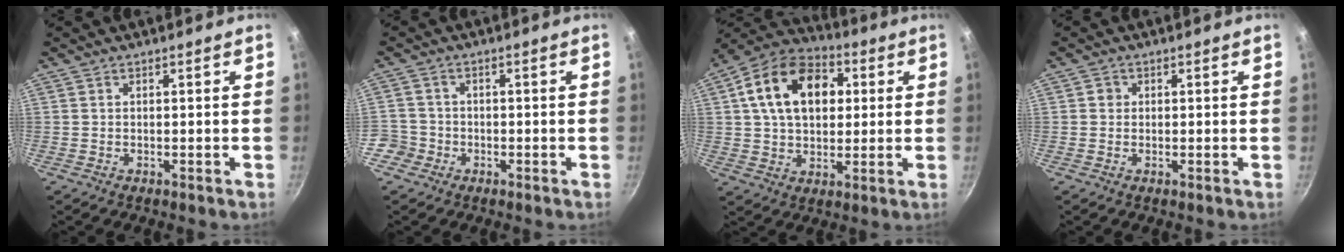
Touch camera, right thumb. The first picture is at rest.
{"total": 4.8, "force": [-2.2, 4.2, 0.7], "torque": [0.002, 0.033, -0.041]}
{"total": 17.8, "force": [4.2, 12.2, 12.2], "torque": [-0.176, 0.020, 0.055]}
{"total": 1.3, "force": [0.1, 1.3, 0.4], "torque": [-0.001, 0.002, -0.001]}